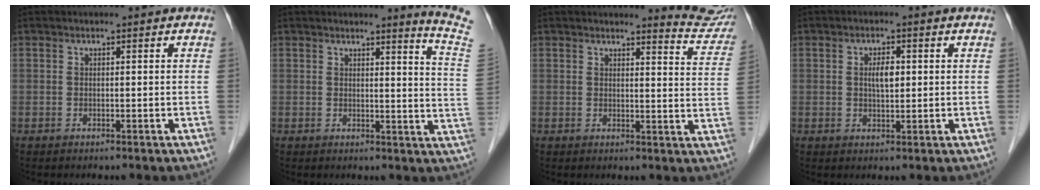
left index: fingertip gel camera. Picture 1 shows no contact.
{"total": 7.5, "force": [6.7, -2.1, 2.6], "torque": [-0.033, -0.079, 0.054]}
{"total": 7.2, "force": [7.2, 0.0, 0.4], "torque": [0.003, -0.059, 0.058]}
{"total": 2.9, "force": [0.4, 1.1, 2.7], "torque": [-0.047, 0.003, 0.007]}